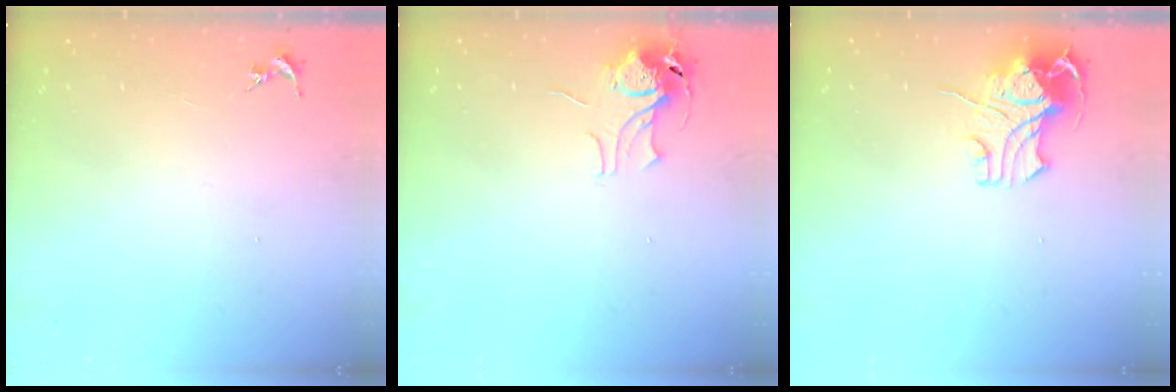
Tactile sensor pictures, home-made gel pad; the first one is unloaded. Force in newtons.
{"total": 8.0, "press": 8.0, "slide": 0.5}
{"total": 10.4, "press": 10.3, "slide": 1.3}